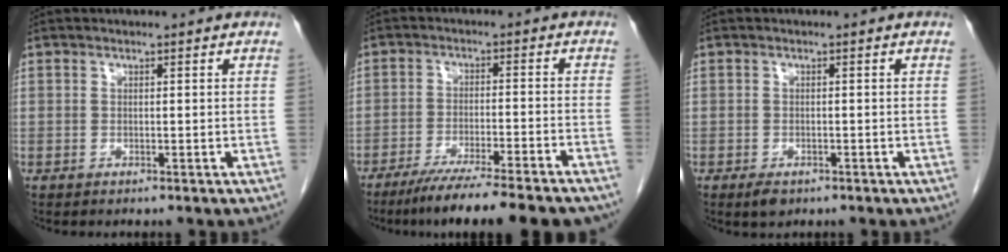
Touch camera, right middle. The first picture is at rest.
{"total": 15.1, "force": [-12.8, 0.5, 7.9], "torque": [-0.105, -0.029, -0.191]}
{"total": 1.9, "force": [-1.2, 1.0, 1.1], "torque": [-0.021, -0.002, -0.013]}